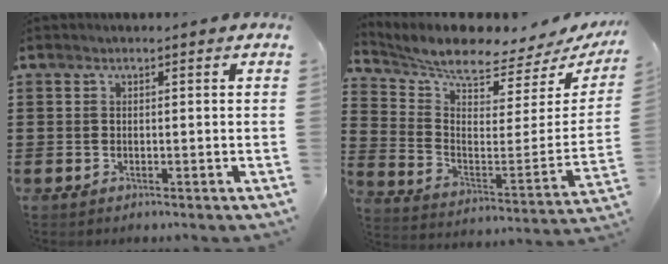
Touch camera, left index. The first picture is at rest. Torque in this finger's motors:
{"motor_torque": [1.15, -0.98, 0.41, 0.06]}